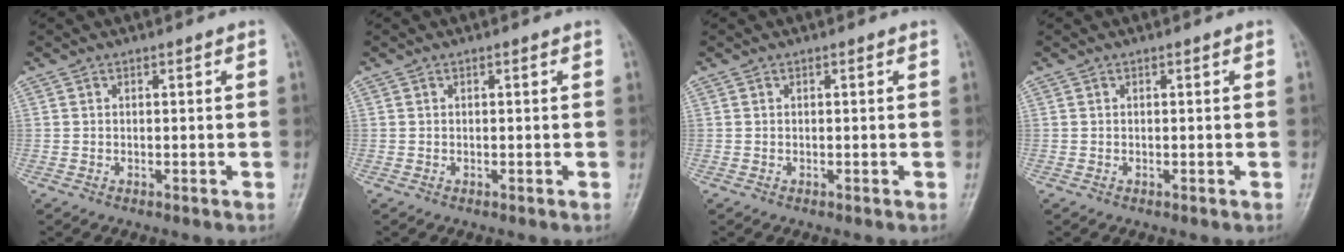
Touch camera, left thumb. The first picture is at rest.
{"total": 0.0}
{"total": 0.0}
{"total": 0.0}